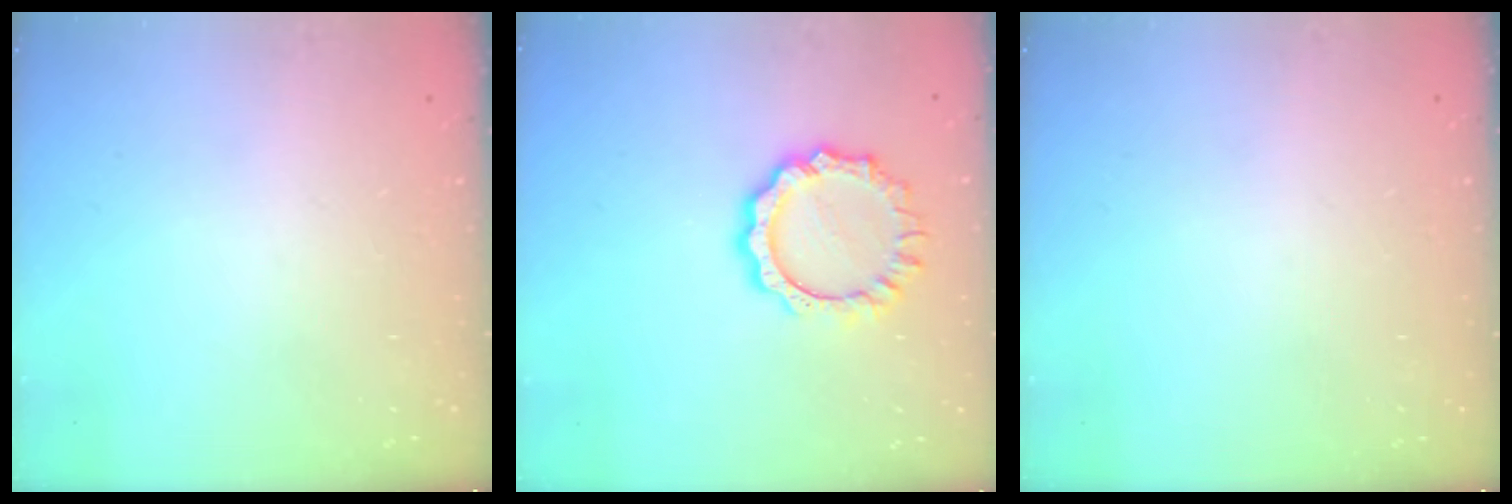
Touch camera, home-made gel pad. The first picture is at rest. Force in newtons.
{"total": 8.9, "press": 8.9, "slide": 0.6}
{"total": 0.0}